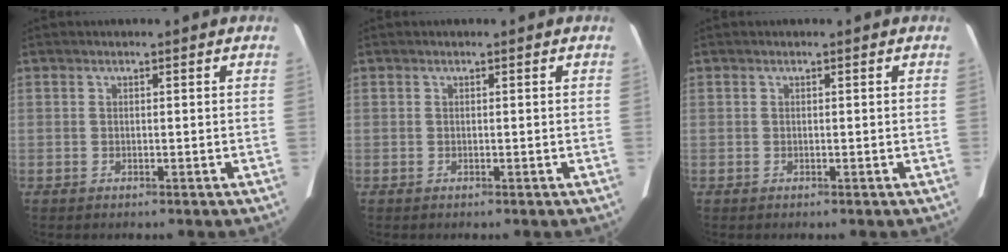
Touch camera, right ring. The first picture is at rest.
{"total": 0.0}
{"total": 0.0}